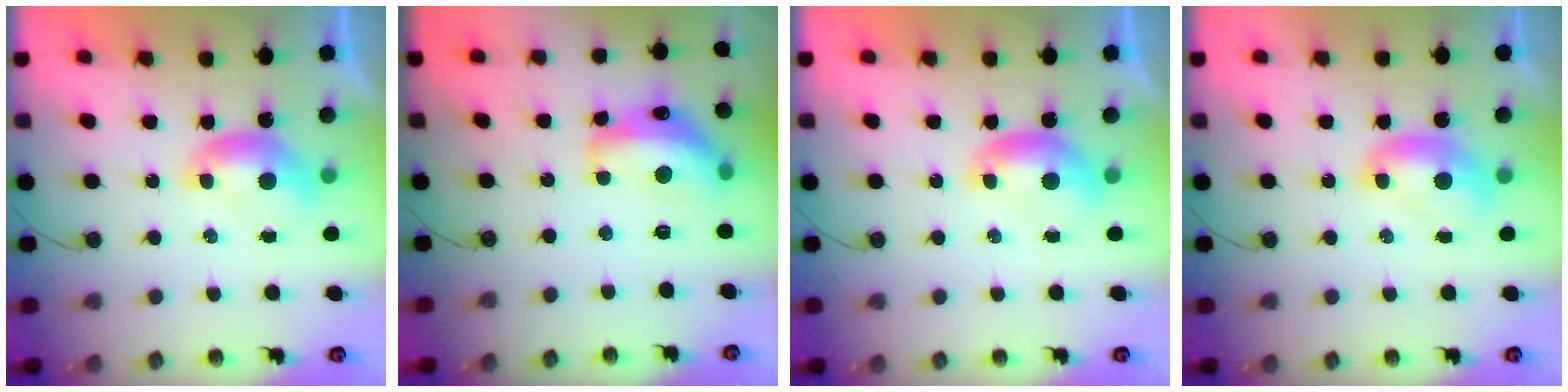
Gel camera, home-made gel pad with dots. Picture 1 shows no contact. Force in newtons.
{"total": 10.8, "press": 10.8, "slide": 0.7}
{"total": 0.0}
{"total": 1.6, "press": 1.6, "slide": 0.3}